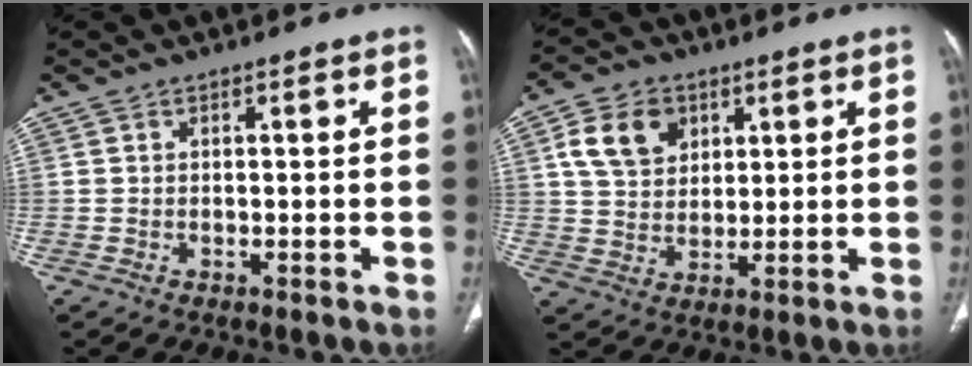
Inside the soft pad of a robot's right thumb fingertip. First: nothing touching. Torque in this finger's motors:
{"motor_torque": [0.08, 0.10, 0.16, 0.39, 0.07]}